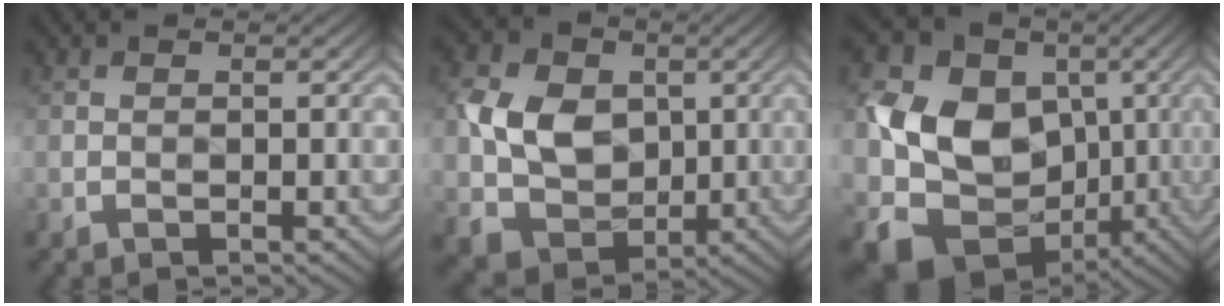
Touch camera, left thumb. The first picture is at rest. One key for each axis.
{"total": 8.8, "fx": 0.5, "fy": 7.3, "fz": 4.9, "tx": -0.121, "ty": -0.004, "tz": 0.004}
{"total": 14.8, "fx": -1.3, "fy": 12.1, "fz": 8.3, "tx": -0.187, "ty": -0.027, "tz": -0.022}